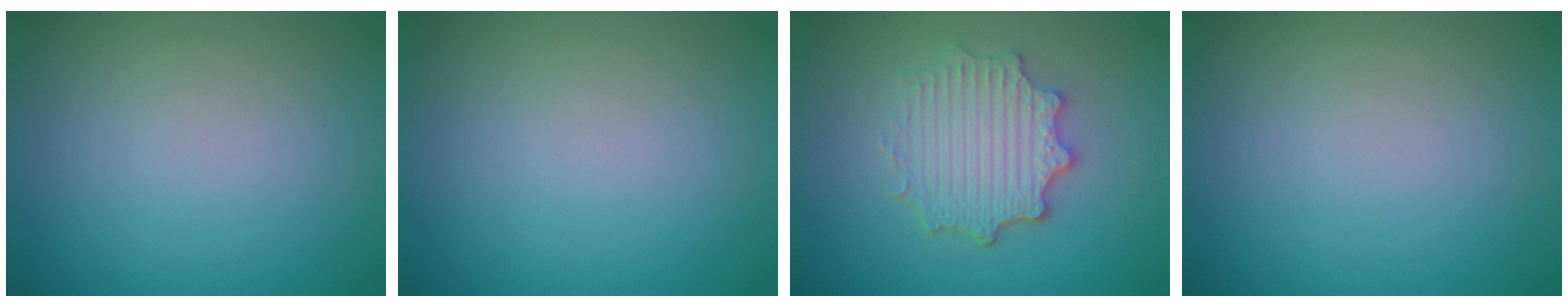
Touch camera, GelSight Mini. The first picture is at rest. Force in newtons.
{"total": 0.0}
{"total": 4.9, "press": 3.7, "slide": 3.1}
{"total": 0.0}